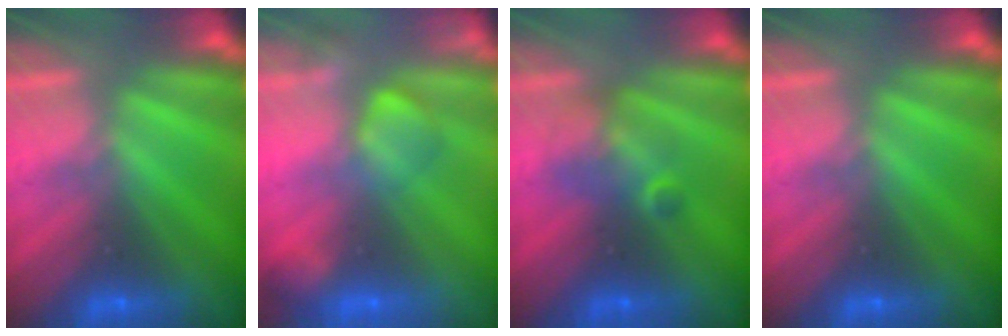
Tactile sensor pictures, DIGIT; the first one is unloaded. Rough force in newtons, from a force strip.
{"total": 2.4}
{"total": 2.4}
{"total": 0.0}